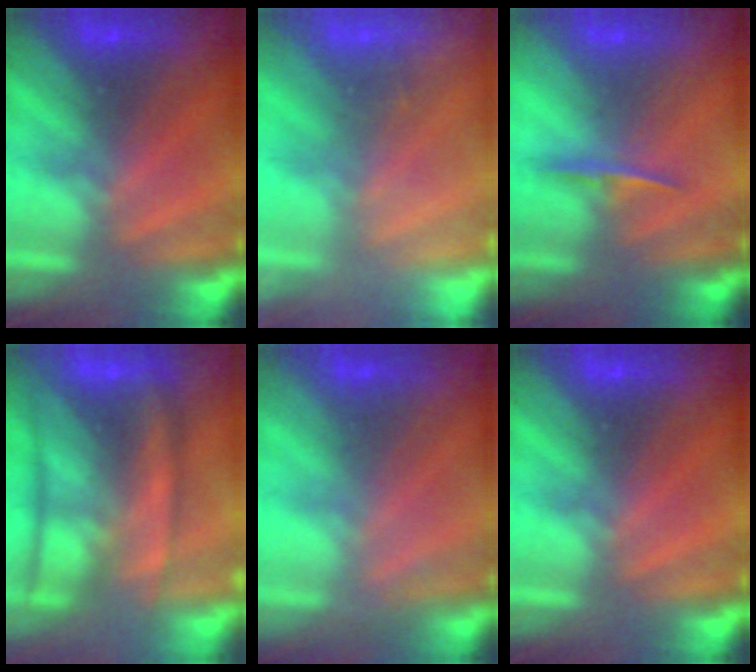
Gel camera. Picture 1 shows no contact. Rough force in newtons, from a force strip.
{"total": 2.2}
{"total": 1.0}
{"total": 7.1}
{"total": 2.4}
{"total": 0.0}